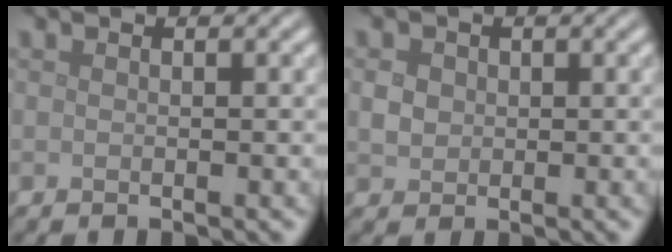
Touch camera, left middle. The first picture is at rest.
{"total": 1.6, "force": [0.2, 1.5, 0.7], "torque": [-0.012, -0.002, 0.004]}